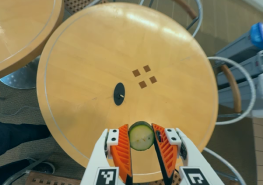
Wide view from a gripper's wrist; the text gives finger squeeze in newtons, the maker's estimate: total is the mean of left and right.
{"total": 9.2, "left": 9.0, "right": 9.3}